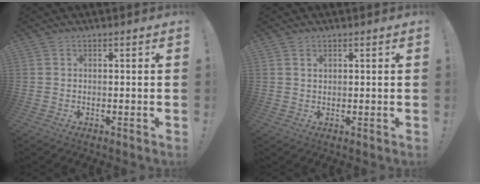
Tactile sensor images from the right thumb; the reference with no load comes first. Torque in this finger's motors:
{"motor_torque": [-0.55, -0.11, -0.06, 0.15, -0.01]}